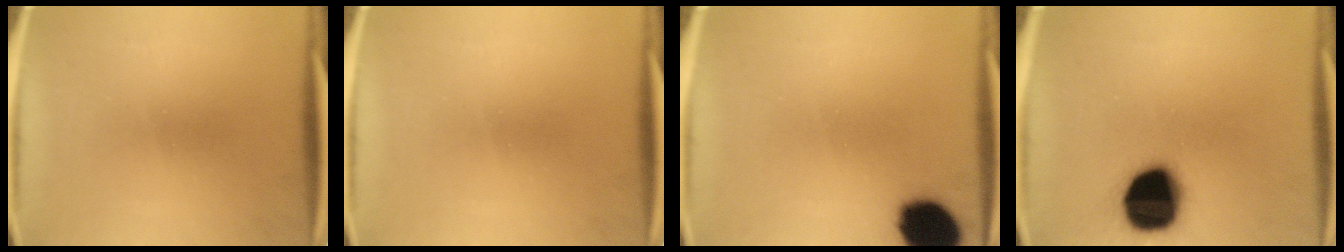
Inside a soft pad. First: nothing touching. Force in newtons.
{"total": 0.0}
{"total": 13.5}
{"total": 19.8}